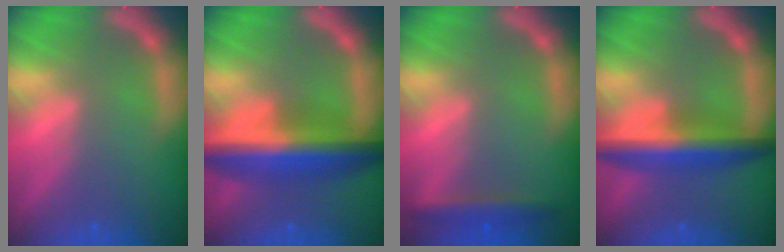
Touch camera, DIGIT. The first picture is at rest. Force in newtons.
{"total": 9.5}
{"total": 3.0}
{"total": 7.1}